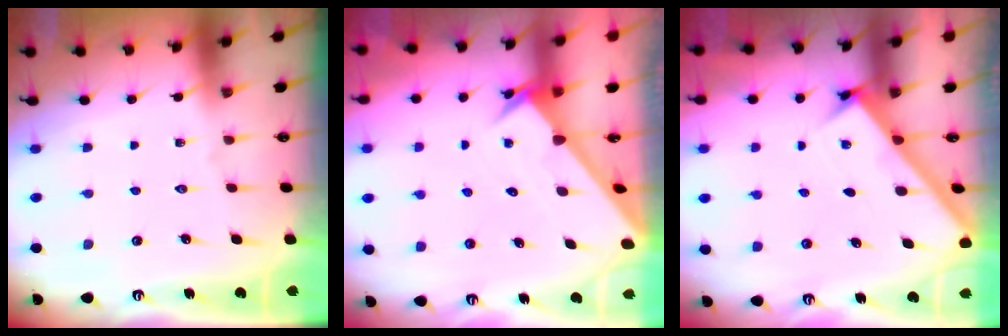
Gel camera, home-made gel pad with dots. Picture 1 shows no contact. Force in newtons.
{"total": 2.9, "press": 2.9, "slide": 0.1}
{"total": 2.8, "press": 2.7, "slide": 0.3}